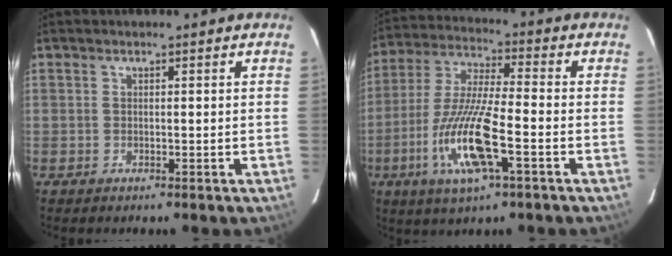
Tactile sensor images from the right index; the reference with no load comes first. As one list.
[{"total": 13.9, "force": [-4.9, 1.6, 12.9], "torque": [-0.268, -0.016, -0.092]}]